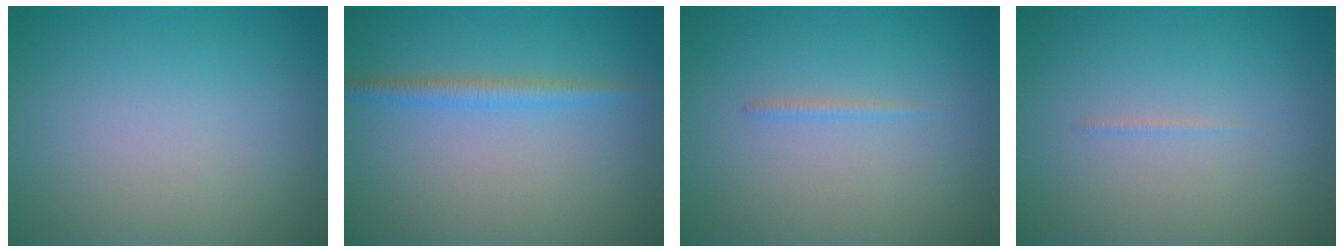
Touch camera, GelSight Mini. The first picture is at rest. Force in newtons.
{"total": 1.9, "press": 1.9, "slide": 0.0}
{"total": 0.6, "press": 0.6, "slide": 0.0}
{"total": 0.7, "press": 0.7, "slide": 0.2}